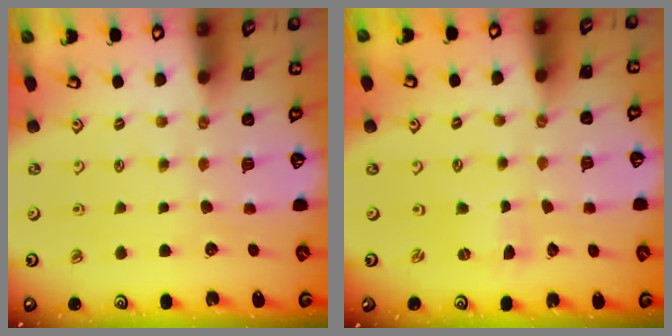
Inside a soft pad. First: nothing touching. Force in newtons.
{"total": 0.0}